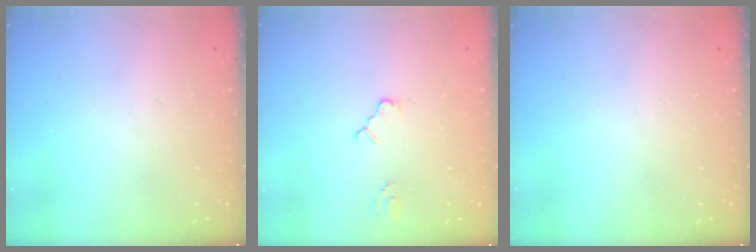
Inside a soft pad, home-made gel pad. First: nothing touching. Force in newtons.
{"total": 3.3, "press": 3.3, "slide": 0.3}
{"total": 0.0}